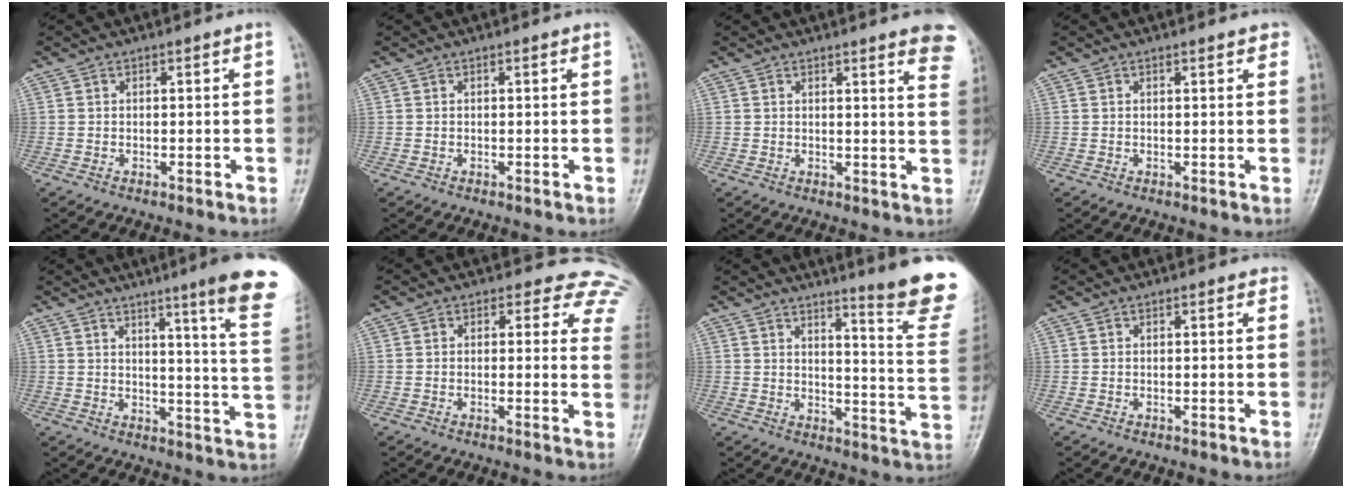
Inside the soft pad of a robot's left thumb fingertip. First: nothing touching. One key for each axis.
{"total": 0.0}
{"total": 9.5, "fx": 6.8, "fy": 1.8, "fz": 6.4, "tx": -0.050, "ty": -0.025, "tz": 0.060}
{"total": 1.5, "fx": 1.1, "fy": 0.6, "fz": 0.8, "tx": -0.004, "ty": 0.000, "tz": 0.009}
{"total": 16.1, "fx": 10.4, "fy": 0.2, "fz": 12.3, "tx": -0.137, "ty": -0.067, "tz": 0.117}
{"total": 9.6, "fx": 7.7, "fy": 5.3, "fz": 2.4, "tx": 0.028, "ty": -0.025, "tz": 0.046}
{"total": 16.6, "fx": 12.6, "fy": 1.0, "fz": 10.8, "tx": -0.111, "ty": -0.116, "tz": 0.152}
{"total": 0.8, "fx": 0.5, "fy": 0.4, "fz": 0.4, "tx": 0.001, "ty": -0.001, "tz": 0.000}